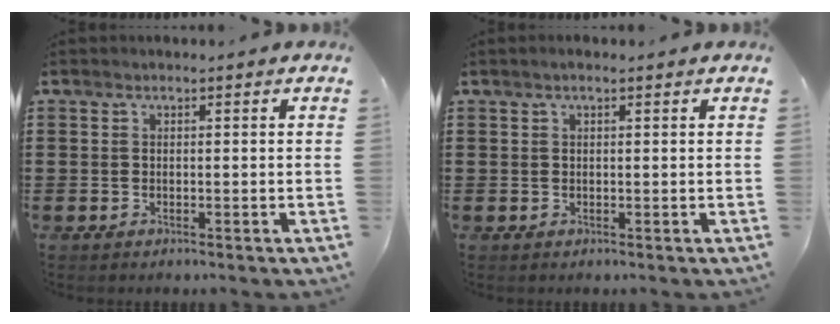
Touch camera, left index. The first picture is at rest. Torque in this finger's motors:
{"motor_torque": [0.22, 0.70, -0.04, 0.00]}